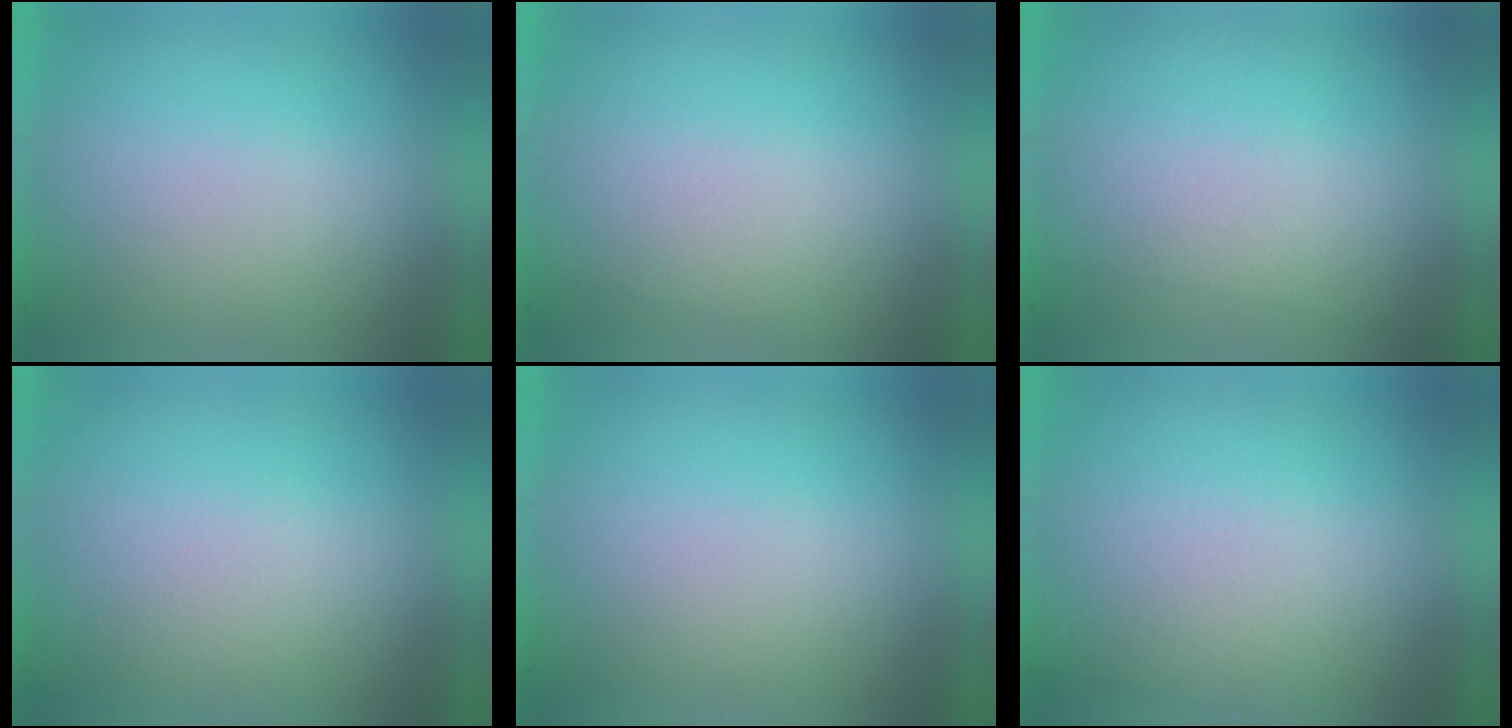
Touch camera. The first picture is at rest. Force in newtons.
{"total": 1.0}
{"total": 2.8}
{"total": 2.5}
{"total": 0.0}
{"total": 3.1}